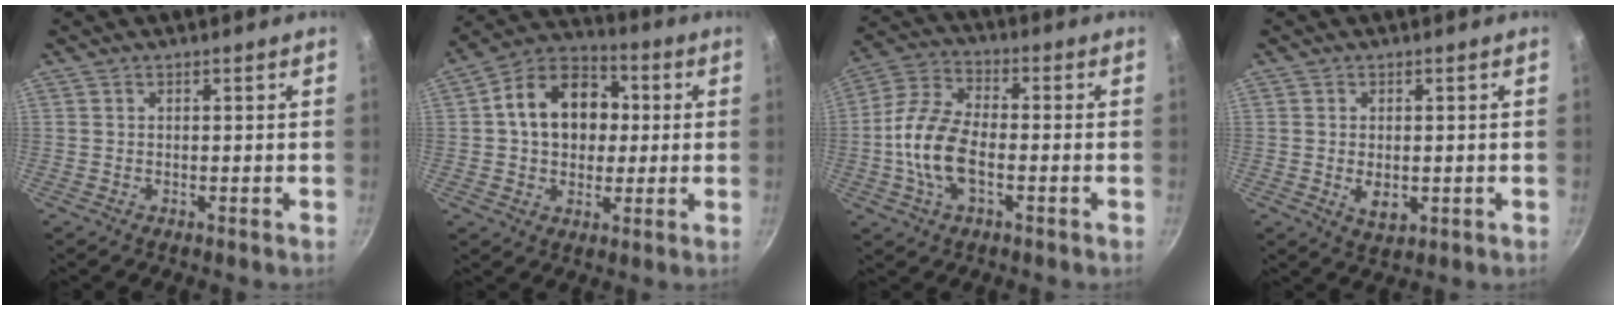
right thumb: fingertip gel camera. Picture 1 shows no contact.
{"total": 15.3, "force": [1.9, 11.7, 9.7], "torque": [-0.123, 0.026, 0.015]}
{"total": 12.5, "force": [-2.4, 6.5, 10.4], "torque": [-0.203, 0.031, -0.061]}
{"total": 4.1, "force": [-0.5, 2.5, 3.2], "torque": [-0.051, -0.011, -0.001]}